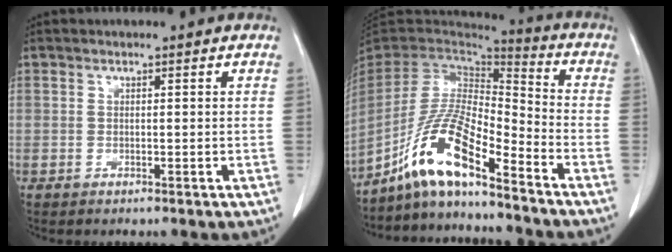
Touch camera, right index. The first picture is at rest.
{"total": 13.5, "force": [-9.0, 1.8, 9.9], "torque": [-0.199, 0.003, -0.170]}